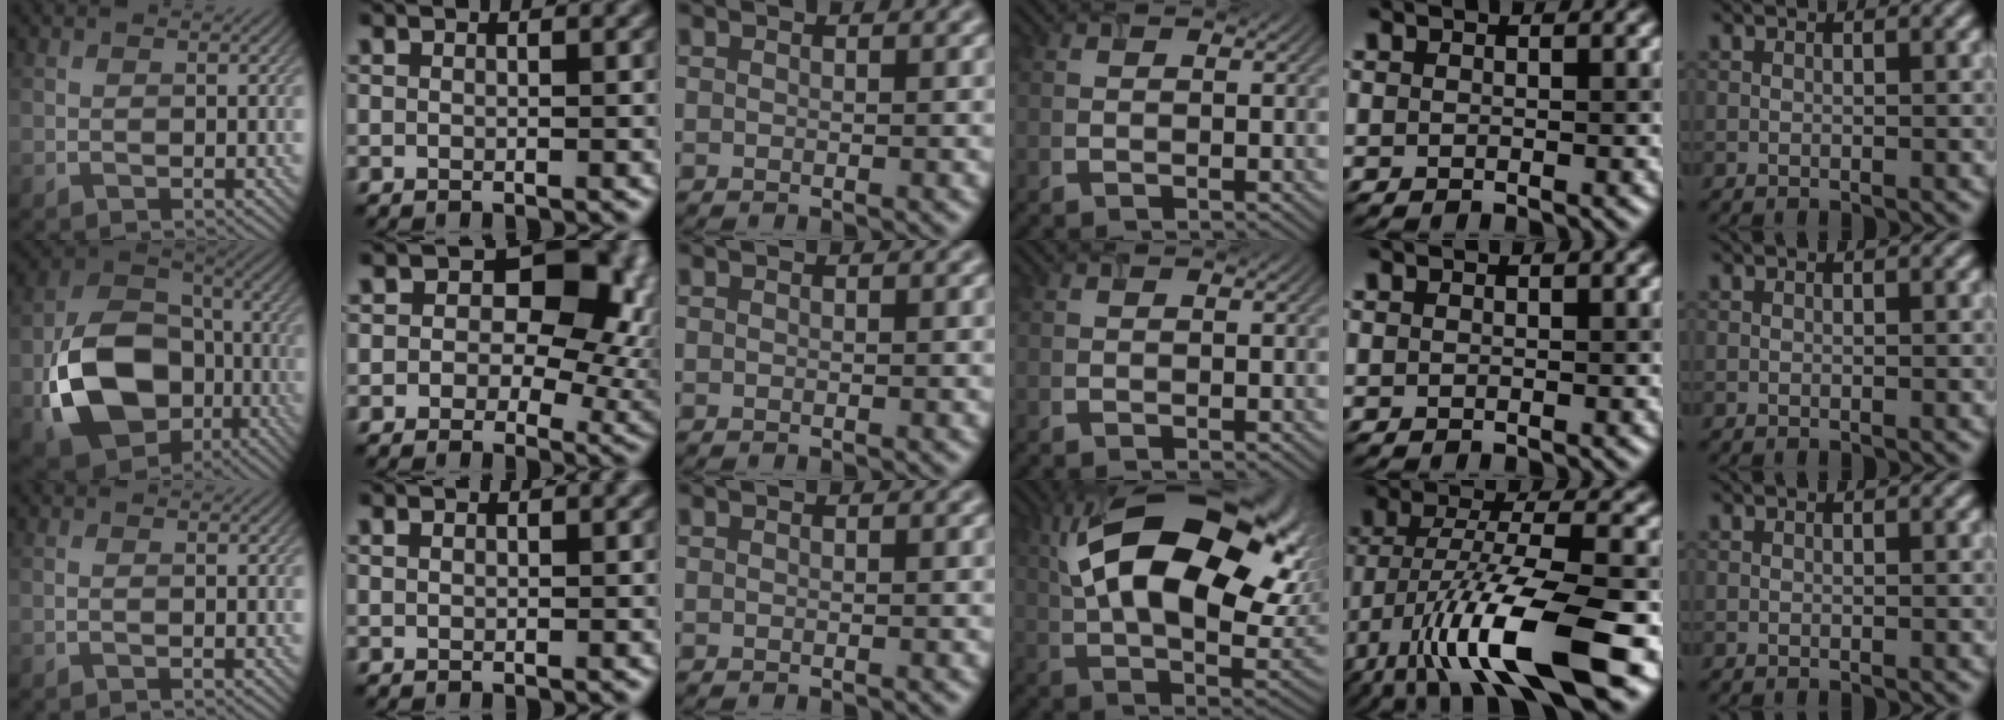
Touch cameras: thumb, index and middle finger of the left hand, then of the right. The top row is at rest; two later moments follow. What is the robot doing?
{"motion": "extract", "object": "airpods case & airpods"}